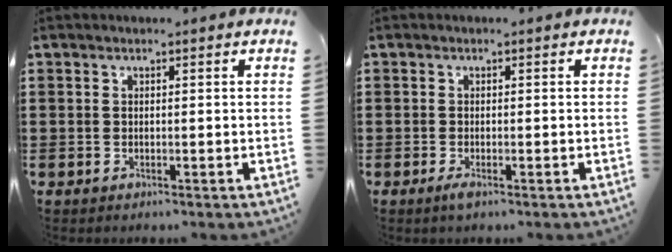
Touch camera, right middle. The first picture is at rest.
{"total": 1.1, "force": [-0.5, 0.2, 0.9], "torque": [-0.017, -0.004, -0.009]}